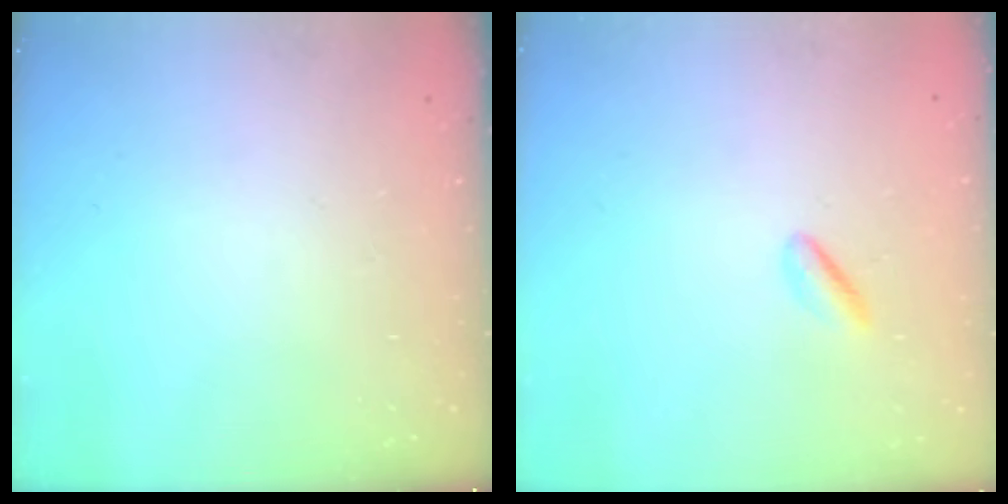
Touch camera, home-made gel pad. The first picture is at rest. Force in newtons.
{"total": 1.1, "press": 0.9, "slide": 0.7}